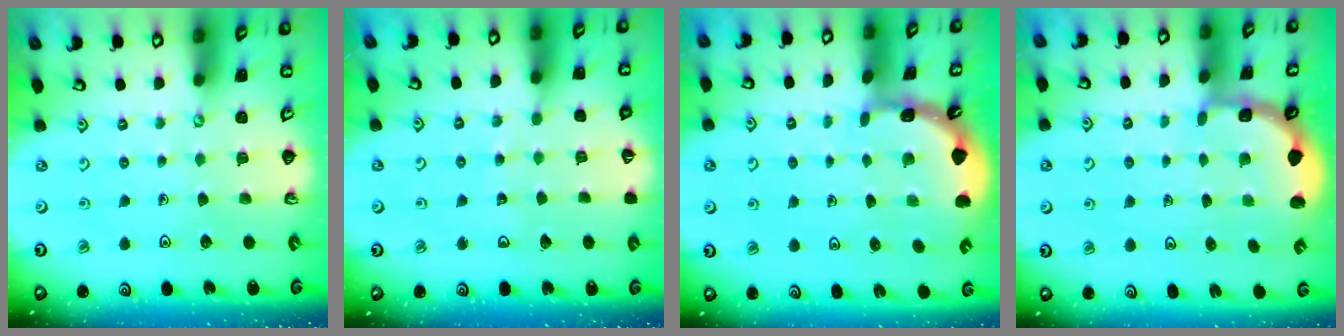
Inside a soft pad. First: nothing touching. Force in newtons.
{"total": 6.1, "press": 6.0, "slide": 0.7}
{"total": 1.6, "press": 1.6, "slide": 0.1}
{"total": 1.9, "press": 1.8, "slide": 0.4}